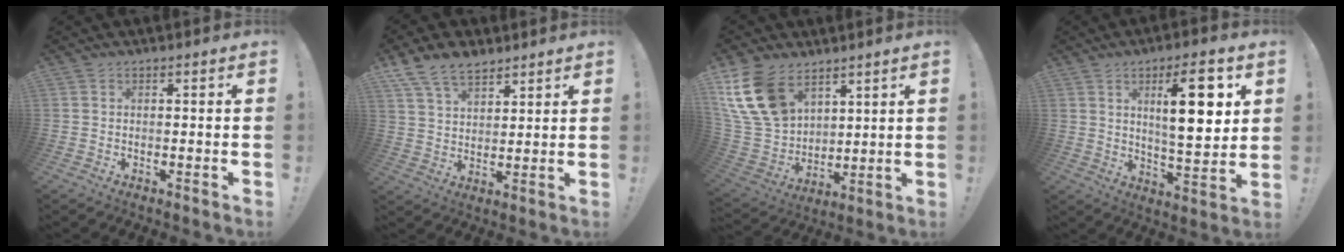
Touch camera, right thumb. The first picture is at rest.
{"total": 9.9, "force": [7.3, 5.1, 4.4], "torque": [-0.085, -0.034, 0.142]}
{"total": 18.4, "force": [10.3, 11.7, 9.8], "torque": [-0.201, -0.052, 0.201]}
{"total": 15.6, "force": [5.9, 4.6, 13.6], "torque": [-0.201, -0.012, 0.084]}